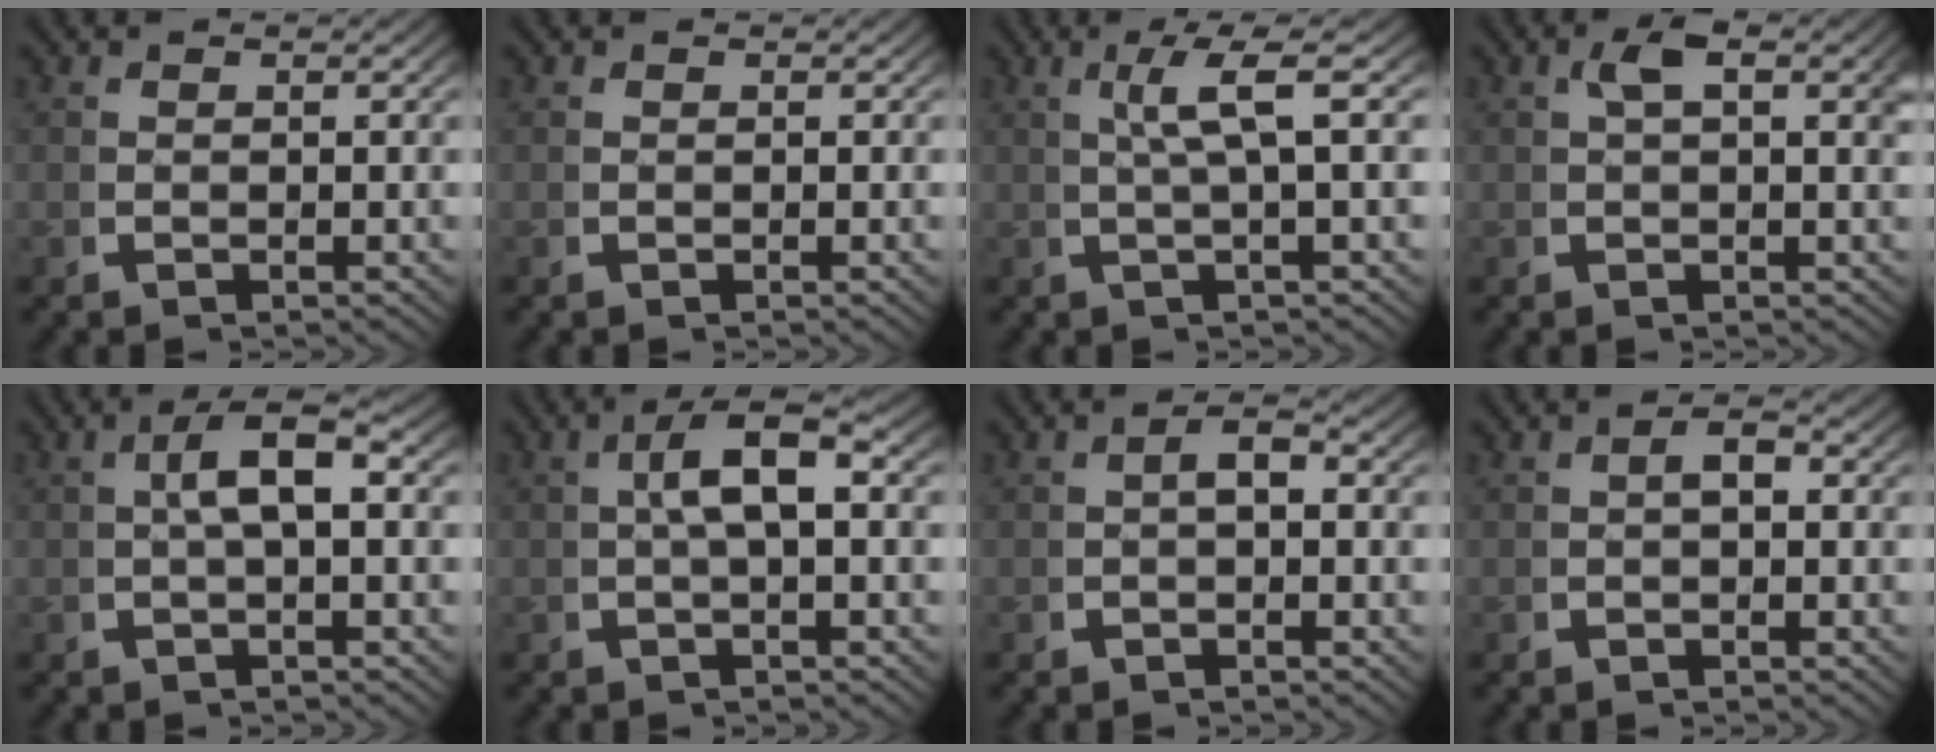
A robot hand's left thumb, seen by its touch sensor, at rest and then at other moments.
{"total": 0.0}
{"total": 4.2, "force": [1.5, 0.6, 3.9], "torque": [-0.065, 0.012, 0.018]}
{"total": 2.9, "force": [1.0, 1.0, 2.6], "torque": [-0.043, 0.002, 0.015]}
{"total": 4.4, "force": [0.4, 1.7, 4.1], "torque": [-0.073, 0.008, 0.002]}
{"total": 4.9, "force": [0.5, 2.0, 4.5], "torque": [-0.080, 0.009, 0.002]}
{"total": 1.8, "force": [-0.4, 1.0, 1.5], "torque": [-0.026, 0.002, -0.009]}
{"total": 1.5, "force": [-0.3, 0.8, 1.2], "torque": [-0.019, 0.002, -0.007]}